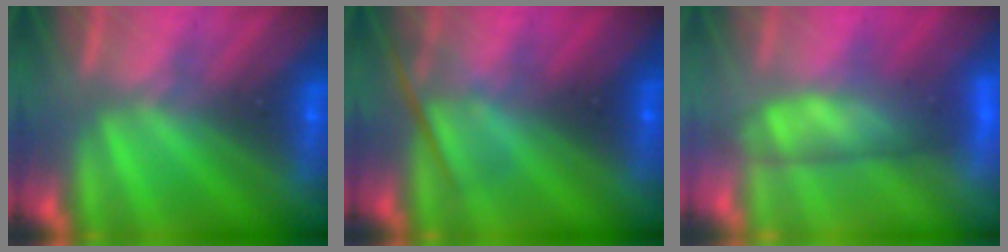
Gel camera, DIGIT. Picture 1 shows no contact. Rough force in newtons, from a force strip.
{"total": 2.4}
{"total": 4.0}